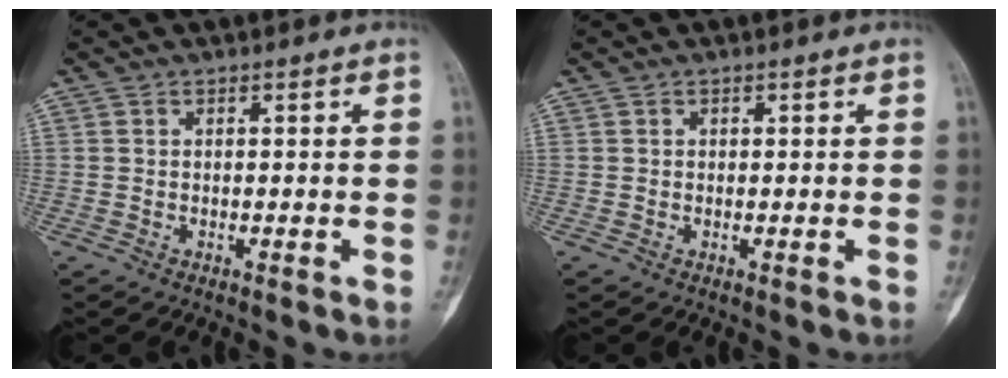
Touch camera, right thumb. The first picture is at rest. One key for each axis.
{"total": 0.0}